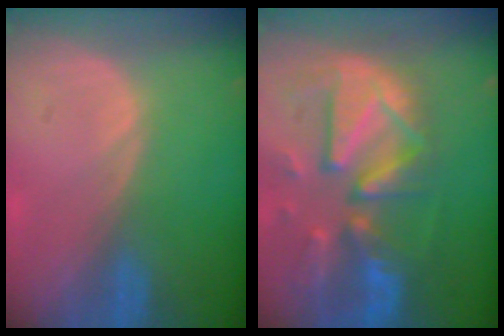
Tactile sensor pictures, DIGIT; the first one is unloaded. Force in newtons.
{"total": 12.7, "press": 11.1, "slide": 6.2}